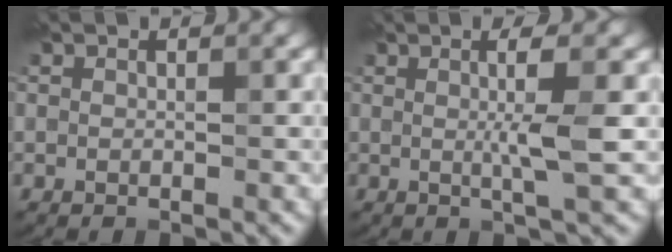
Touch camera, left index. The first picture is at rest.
{"total": 3.8, "force": [0.3, 0.5, 3.8], "torque": [-0.060, -0.002, -0.001]}